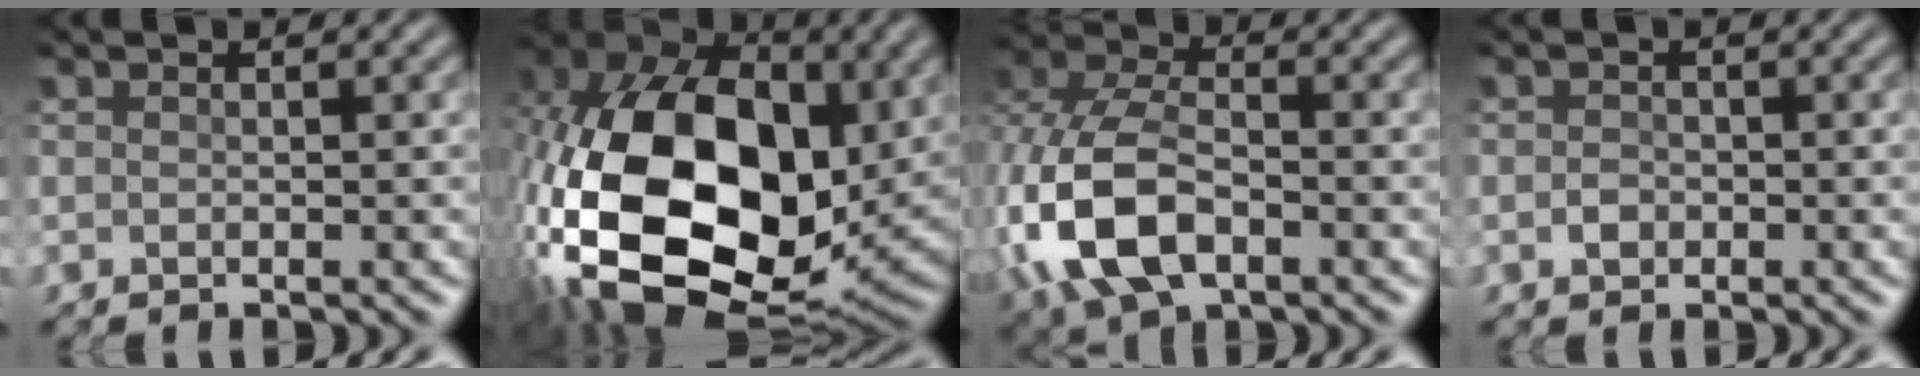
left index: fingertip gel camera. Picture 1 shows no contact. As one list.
[{"total": 20.2, "force": [-0.9, 13.1, 15.3], "torque": [-0.359, -0.013, -0.005]}, {"total": 10.3, "force": [-2.7, 6.4, 7.7], "torque": [-0.201, -0.007, -0.061]}, {"total": 0.9, "force": [-0.3, 0.7, 0.5], "torque": [-0.009, 0.004, -0.008]}]